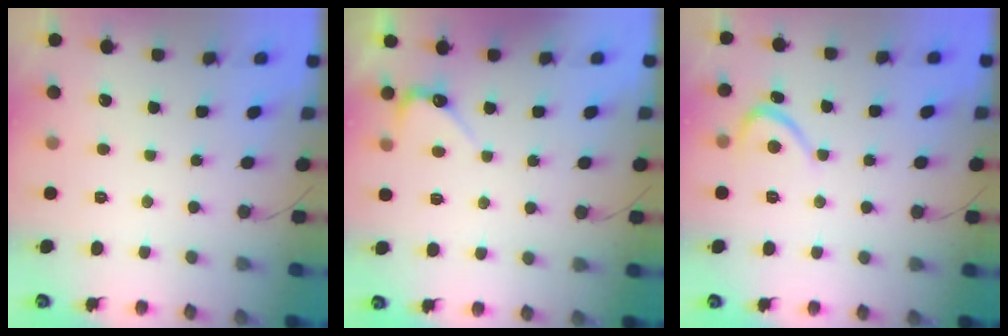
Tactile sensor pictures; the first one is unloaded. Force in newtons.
{"total": 2.9, "press": 2.9, "slide": 0.3}
{"total": 3.2, "press": 3.2, "slide": 0.3}